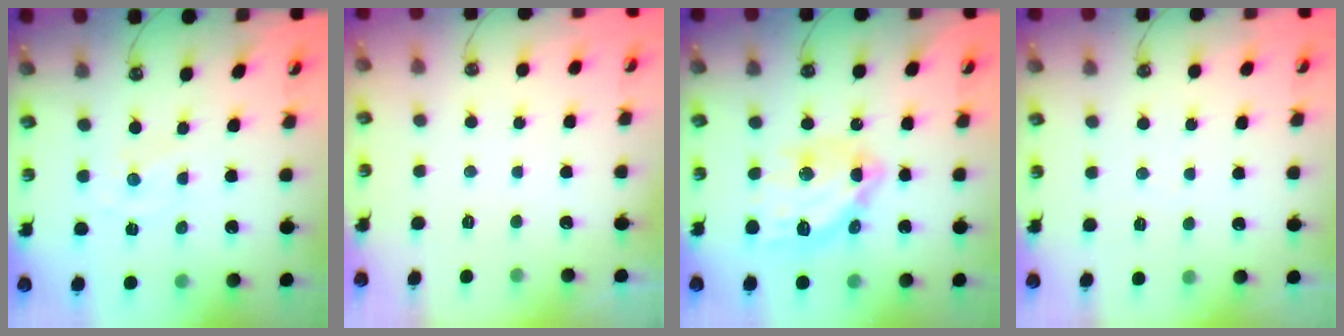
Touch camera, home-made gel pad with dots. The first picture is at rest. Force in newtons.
{"total": 0.0}
{"total": 15.1, "press": 15.1, "slide": 1.5}
{"total": 2.6, "press": 2.6, "slide": 0.4}